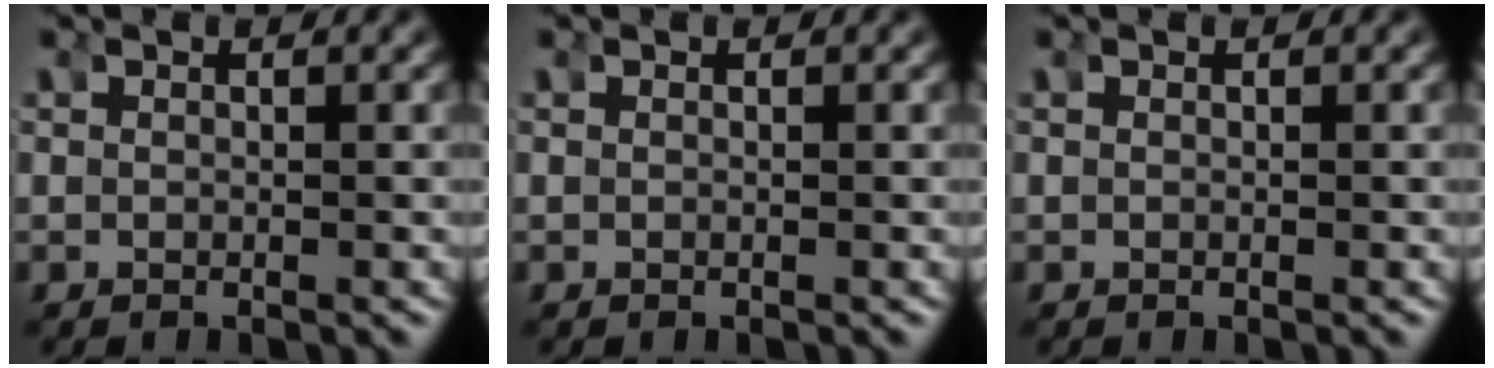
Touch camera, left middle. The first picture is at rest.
{"total": 0.0}
{"total": 0.0}